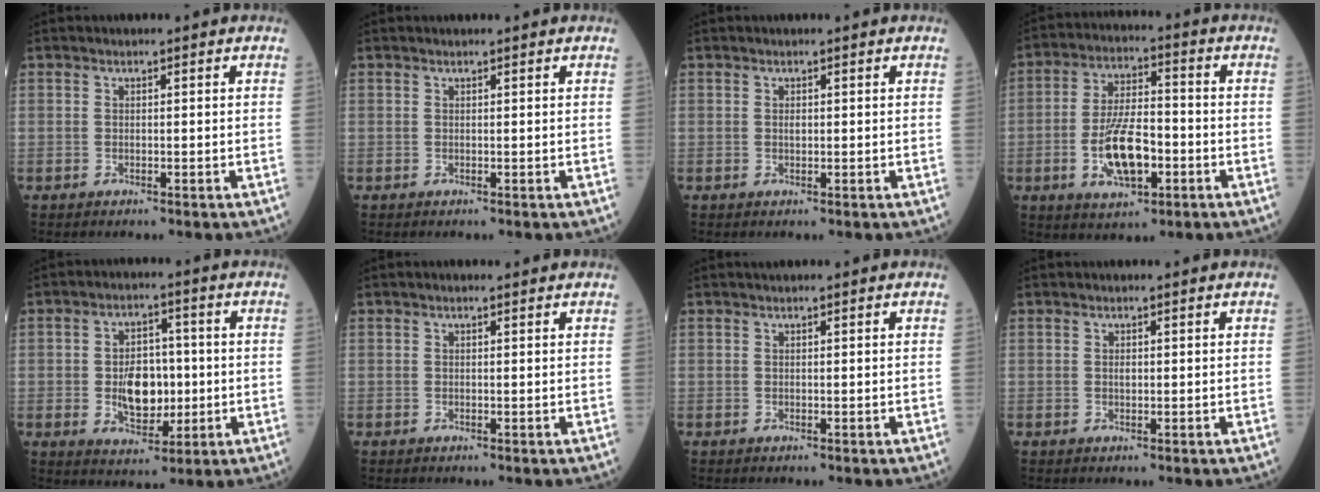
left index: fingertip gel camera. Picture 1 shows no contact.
{"total": 1.3, "force": [1.3, 0.0, 0.4], "torque": [-0.006, 0.009, 0.018]}
{"total": 1.5, "force": [0.3, 0.5, 1.4], "torque": [-0.029, 0.000, 0.007]}
{"total": 10.4, "force": [-3.0, 4.0, 9.1], "torque": [-0.182, 0.002, -0.053]}
{"total": 7.8, "force": [-0.6, 4.8, 6.1], "torque": [-0.111, 0.004, -0.005]}
{"total": 1.0, "force": [0.8, 0.1, 0.5], "torque": [-0.010, 0.008, 0.011]}
{"total": 1.8, "force": [1.6, 0.1, 0.9], "torque": [-0.009, 0.020, 0.021]}
{"total": 0.6, "force": [0.3, 0.3, 0.5], "torque": [-0.012, 0.002, 0.005]}